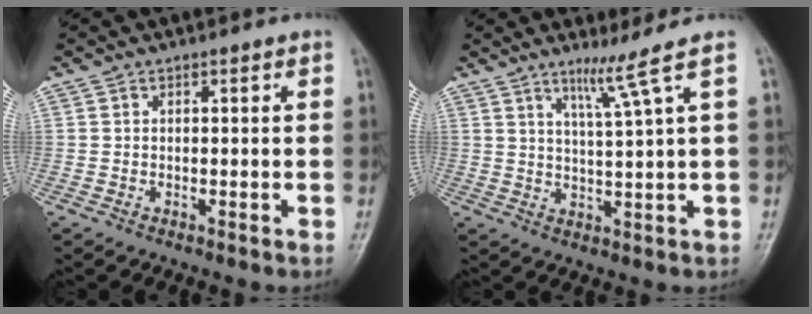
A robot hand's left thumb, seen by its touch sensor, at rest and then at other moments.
{"total": 5.4, "force": [3.2, -1.8, 4.0], "torque": [-0.074, -0.033, 0.063]}